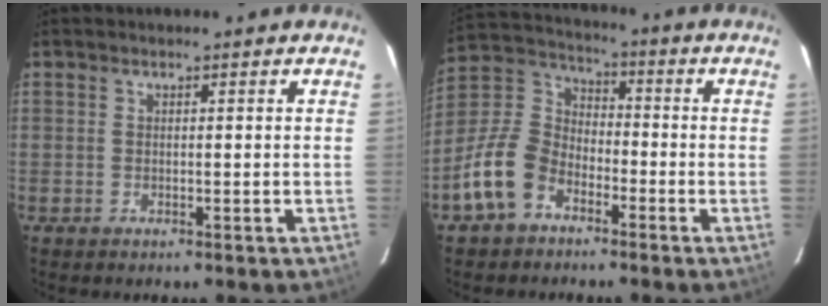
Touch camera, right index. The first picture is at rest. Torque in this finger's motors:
{"motor_torque": [0.69, -0.89, 0.07, 0.00]}